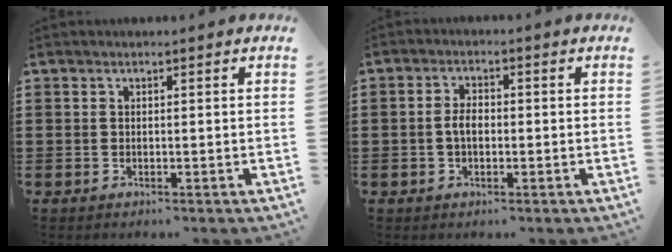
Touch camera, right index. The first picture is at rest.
{"total": 2.9, "force": [-0.3, 1.6, 2.4], "torque": [-0.053, 0.001, -0.009]}